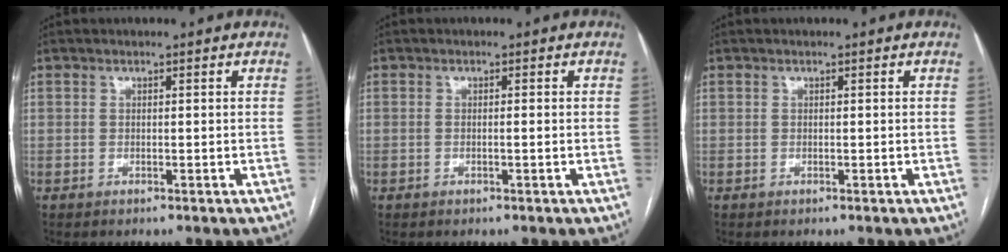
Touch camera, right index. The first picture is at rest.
{"total": 0.7, "force": [-0.2, 0.0, 0.6], "torque": [-0.012, 0.001, -0.002]}
{"total": 0.0}